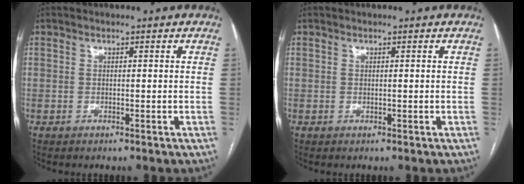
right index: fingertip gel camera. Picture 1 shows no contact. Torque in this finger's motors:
{"motor_torque": [-0.05, 0.05, 0.00, 0.01]}